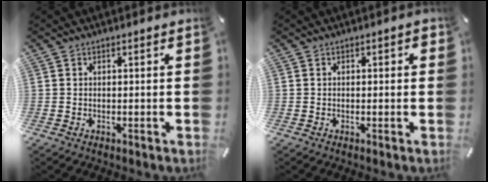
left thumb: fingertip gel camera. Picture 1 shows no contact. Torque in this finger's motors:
{"motor_torque": [-0.11, -0.42, -0.02, 0.28, 0.04]}